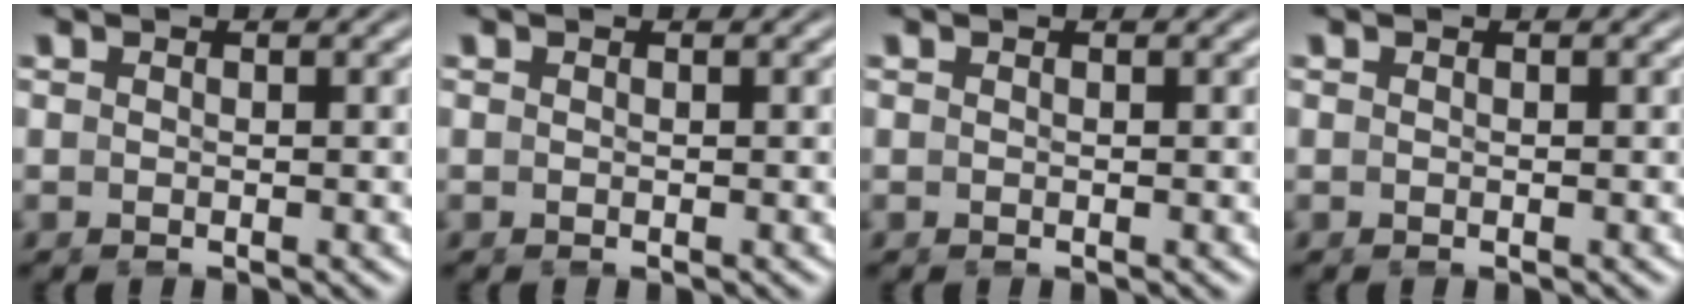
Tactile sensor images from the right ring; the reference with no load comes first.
{"total": 0.0}
{"total": 0.0}
{"total": 0.0}